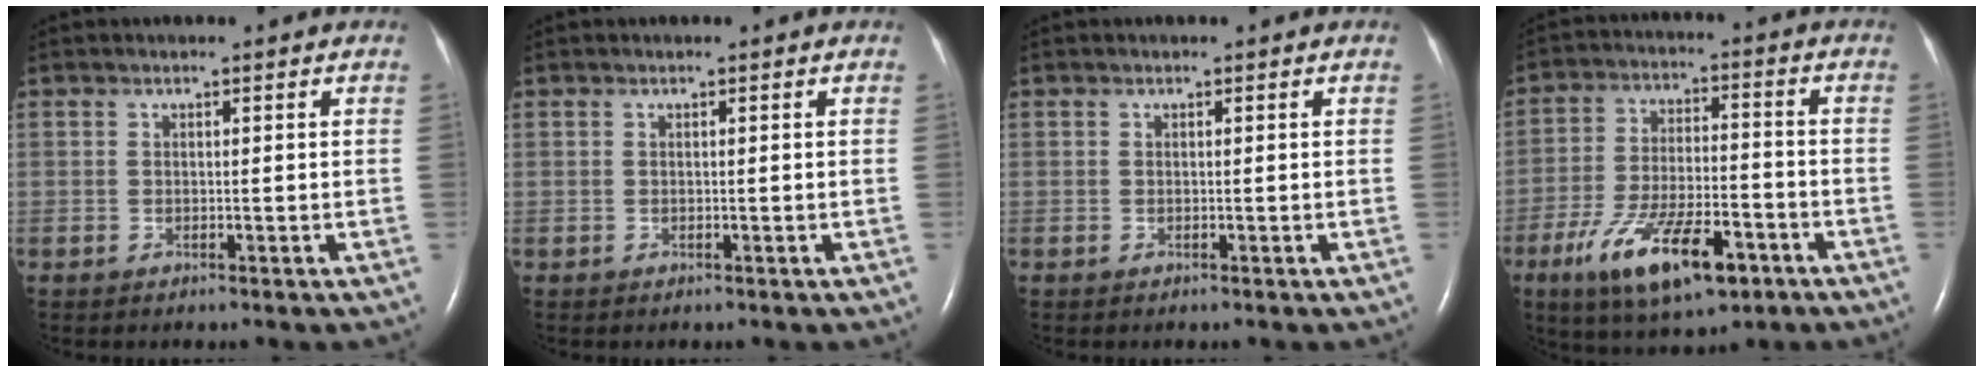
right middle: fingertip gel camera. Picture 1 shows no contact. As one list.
[{"total": 0.0}, {"total": 0.0}, {"total": 14.1, "force": [-7.6, 4.6, 11.0], "torque": [-0.204, -0.007, -0.122]}]